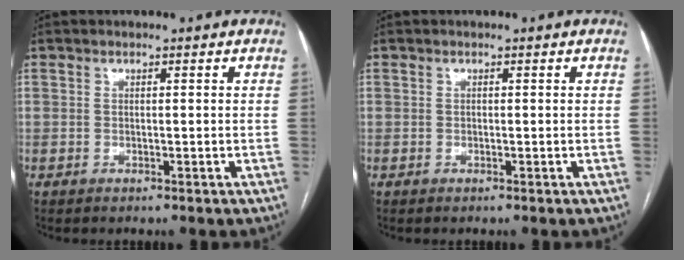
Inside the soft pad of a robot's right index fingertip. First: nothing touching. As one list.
[{"total": 0.0}]